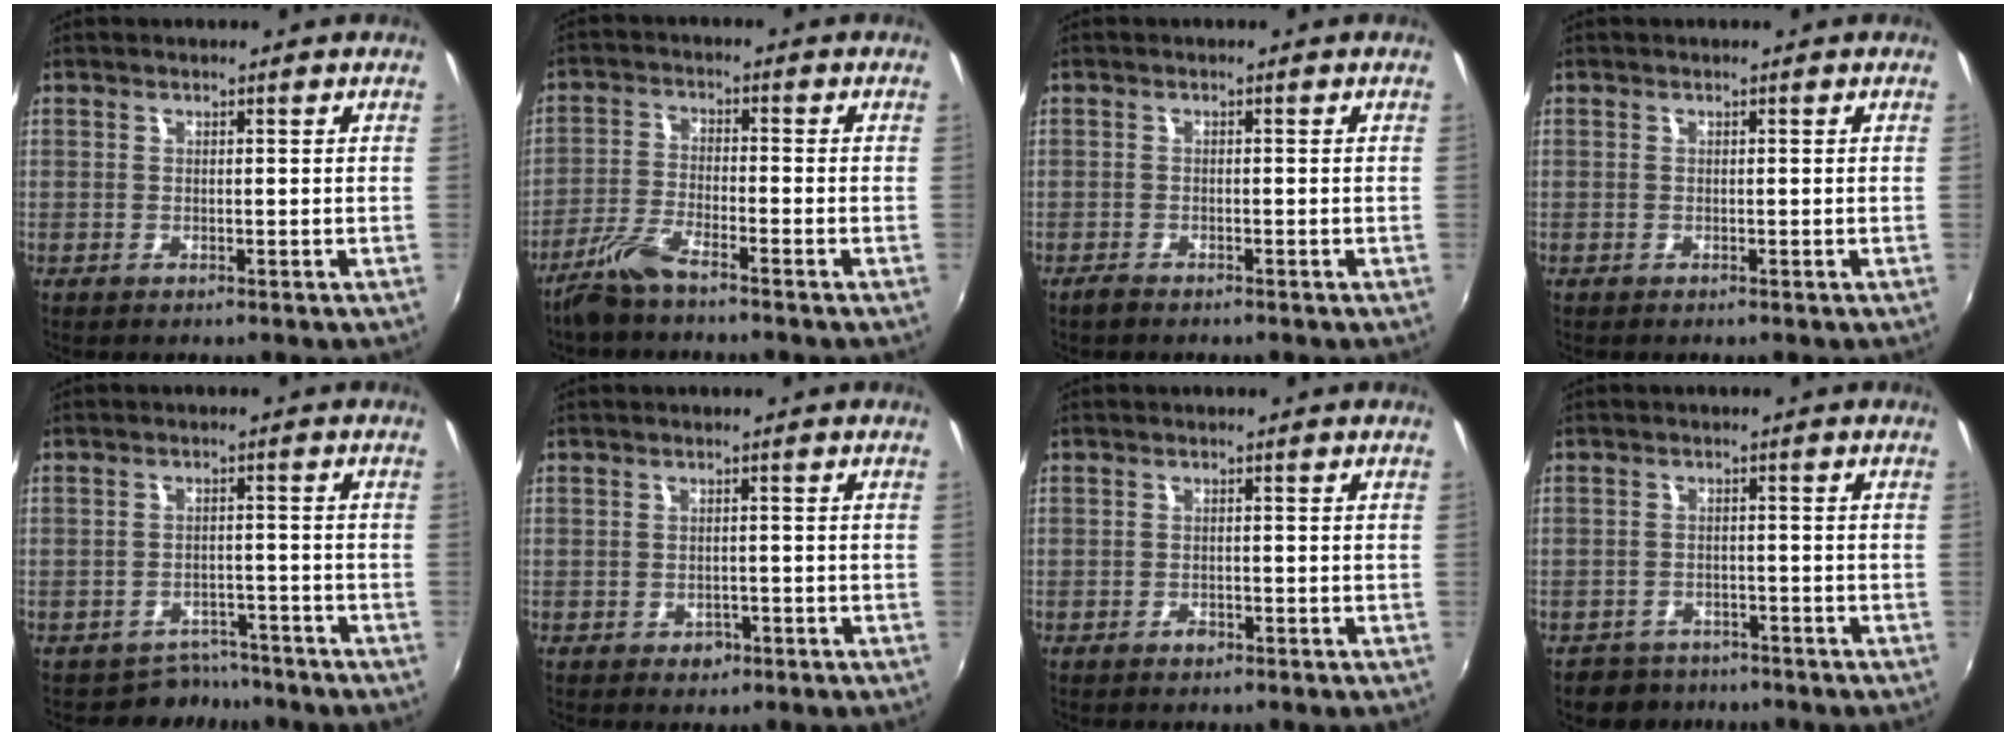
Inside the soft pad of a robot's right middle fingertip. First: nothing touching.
{"total": 6.3, "force": [-5.0, 0.9, 3.7], "torque": [-0.089, -0.005, -0.103]}
{"total": 1.6, "force": [-1.4, 0.5, 0.5], "torque": [-0.018, -0.003, -0.029]}
{"total": 0.0}
{"total": 5.1, "force": [-4.4, 2.6, -0.4], "torque": [0.002, 0.009, -0.065]}
{"total": 2.4, "force": [-1.1, 2.0, 0.9], "torque": [-0.018, -0.003, -0.012]}
{"total": 1.3, "force": [-0.9, 0.8, 0.4], "torque": [-0.008, -0.001, -0.015]}
{"total": 5.3, "force": [-4.4, 2.9, 0.4], "torque": [-0.024, 0.002, -0.072]}